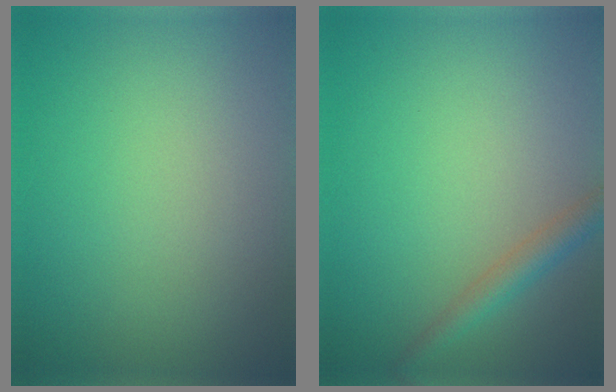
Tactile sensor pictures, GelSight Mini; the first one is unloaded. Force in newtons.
{"total": 2.2, "press": 2.2, "slide": 0.1}